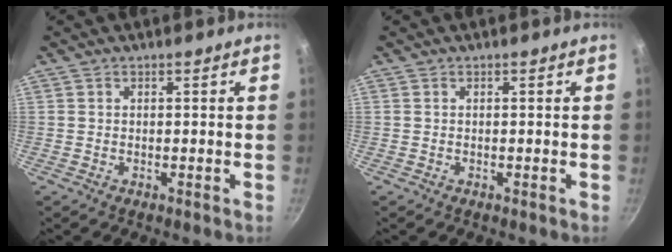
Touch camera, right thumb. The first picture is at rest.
{"total": 0.0}